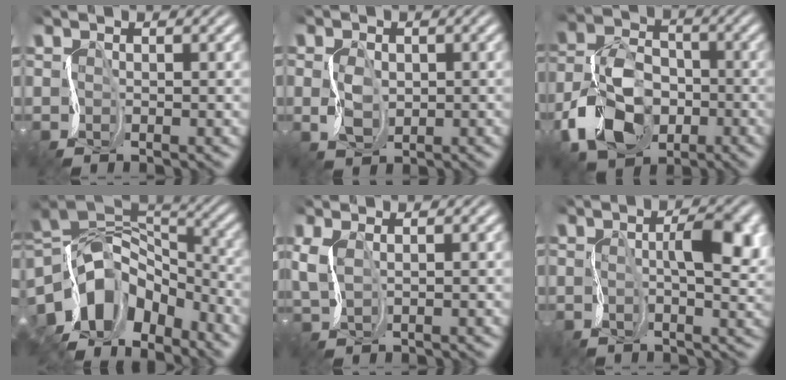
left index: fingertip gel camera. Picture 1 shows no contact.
{"total": 1.2, "force": [0.4, 1.1, 0.2], "torque": [-0.026, 0.007, 0.009]}
{"total": 7.4, "force": [-3.1, 5.6, 3.8], "torque": [-0.101, 0.008, -0.074]}
{"total": 11.5, "force": [-4.5, 7.7, 7.2], "torque": [-0.155, 0.009, -0.070]}
{"total": 1.5, "force": [1.3, 0.3, 0.8], "torque": [-0.027, 0.015, 0.020]}
{"total": 5.0, "force": [0.9, 1.6, 4.6], "torque": [-0.080, 0.010, 0.010]}